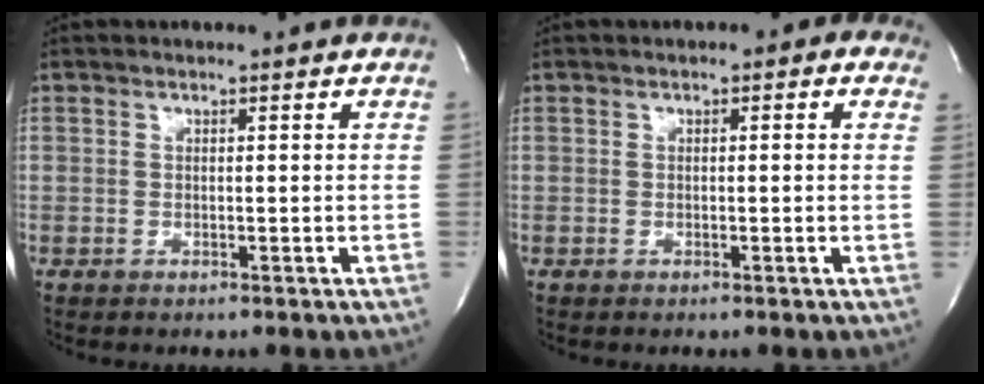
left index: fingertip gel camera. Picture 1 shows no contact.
{"total": 1.7, "force": [0.3, 0.9, 1.4], "torque": [-0.012, 0.010, -0.005]}